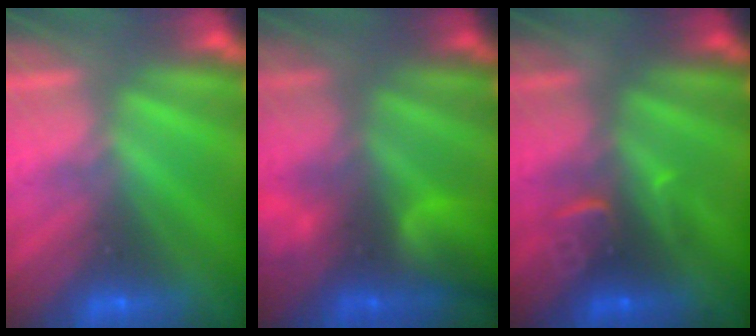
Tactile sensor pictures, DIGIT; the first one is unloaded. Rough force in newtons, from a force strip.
{"total": 8.7}
{"total": 3.6}